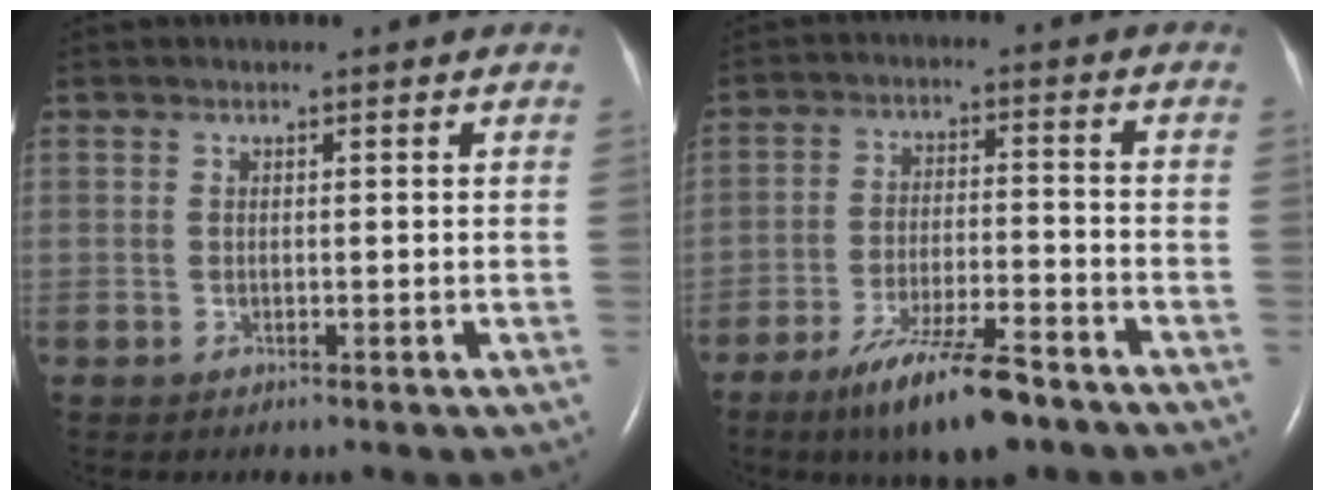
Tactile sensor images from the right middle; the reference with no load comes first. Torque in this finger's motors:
{"motor_torque": [1.15, -0.99, 0.37, 0.13]}